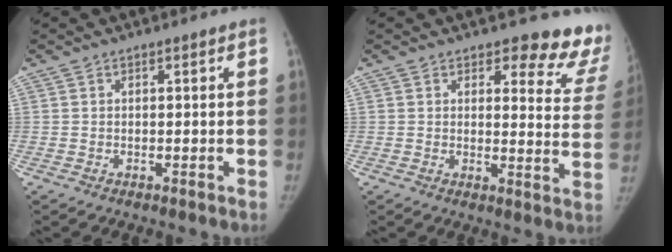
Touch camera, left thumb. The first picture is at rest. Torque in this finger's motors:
{"motor_torque": [0.04, 0.06, 0.49, -0.04, 0.01]}